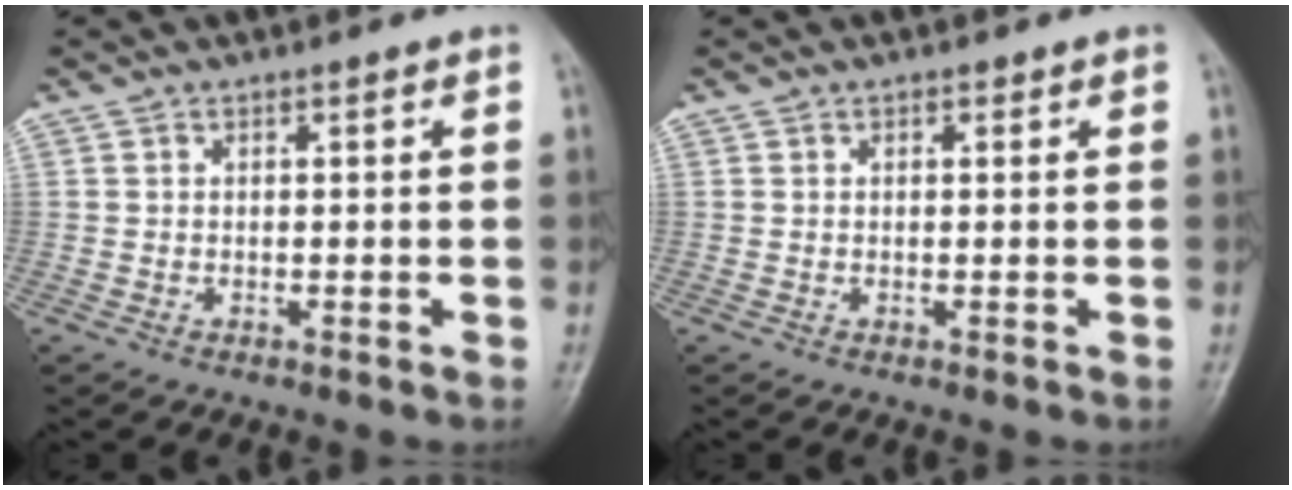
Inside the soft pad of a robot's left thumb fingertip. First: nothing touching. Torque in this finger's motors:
{"motor_torque": [0.07, -0.03, -0.36, 0.08, -0.01]}